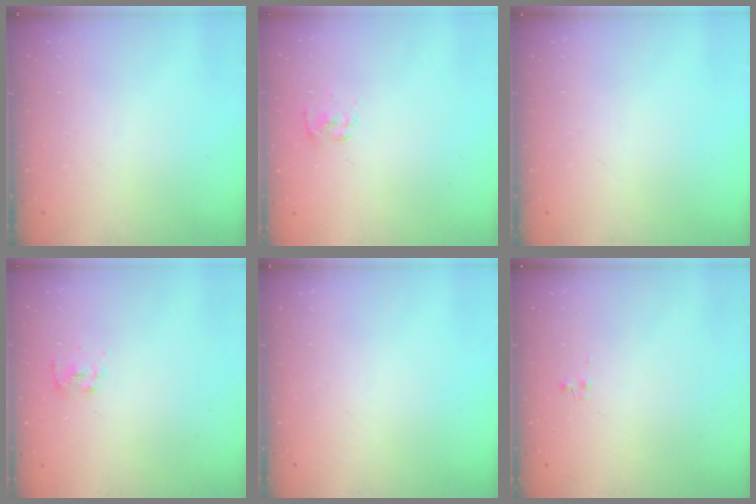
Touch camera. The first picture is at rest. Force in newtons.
{"total": 2.3, "press": 2.1, "slide": 0.9}
{"total": 0.0}
{"total": 2.3, "press": 2.1, "slide": 0.9}
{"total": 0.0}
{"total": 0.0}